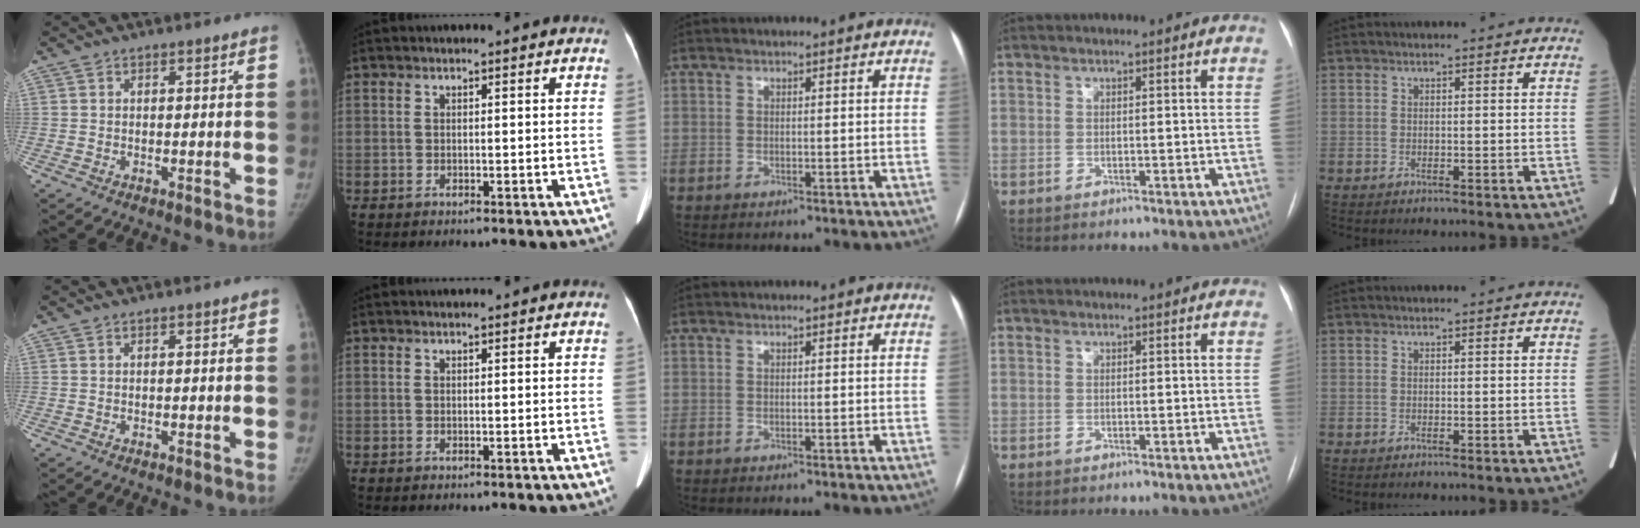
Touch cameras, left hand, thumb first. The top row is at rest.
{"thumb": {"total": 0.9, "force": [0.2, 0.3, 0.8], "torque": [-0.010, 0.007, 0.002]}, "index": {"total": 0.8, "force": [0.7, 0.0, 0.3], "torque": [-0.007, 0.009, 0.015]}}